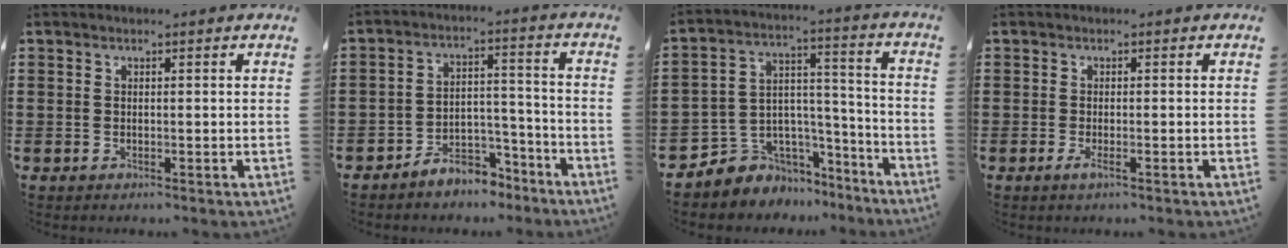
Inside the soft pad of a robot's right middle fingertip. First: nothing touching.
{"total": 5.6, "force": [-5.1, 2.1, 1.0], "torque": [-0.017, 0.019, -0.102]}
{"total": 5.7, "force": [-4.0, 4.0, -0.6], "torque": [-0.008, 0.004, -0.078]}
{"total": 1.3, "force": [-0.6, 0.2, 1.1], "torque": [-0.028, -0.003, -0.014]}